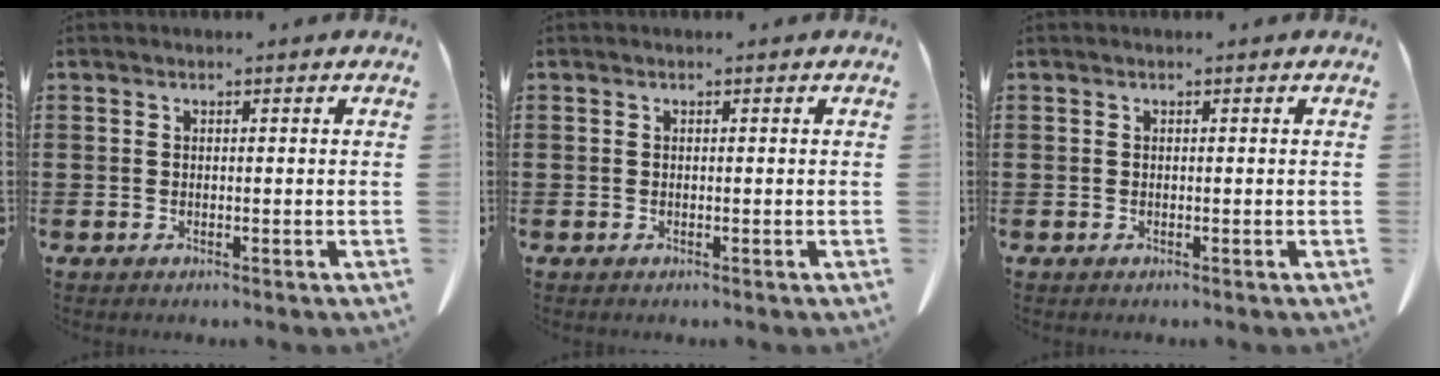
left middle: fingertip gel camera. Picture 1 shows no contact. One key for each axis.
{"total": 0.0}
{"total": 0.0}